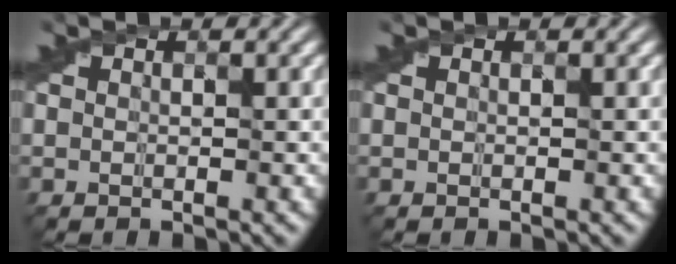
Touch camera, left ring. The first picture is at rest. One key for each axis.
{"total": 0.0}